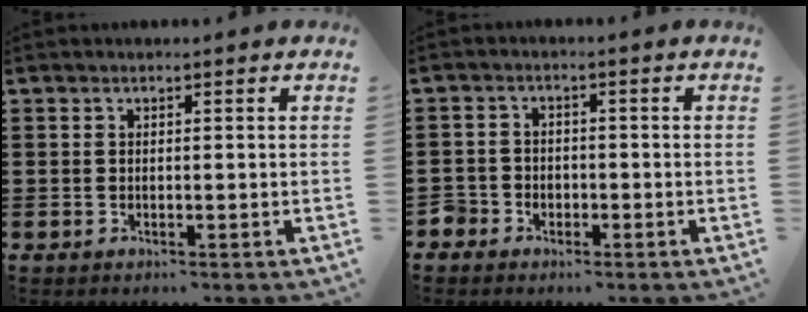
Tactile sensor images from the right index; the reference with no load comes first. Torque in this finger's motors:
{"motor_torque": [-0.30, 0.72, 0.01, -0.01]}